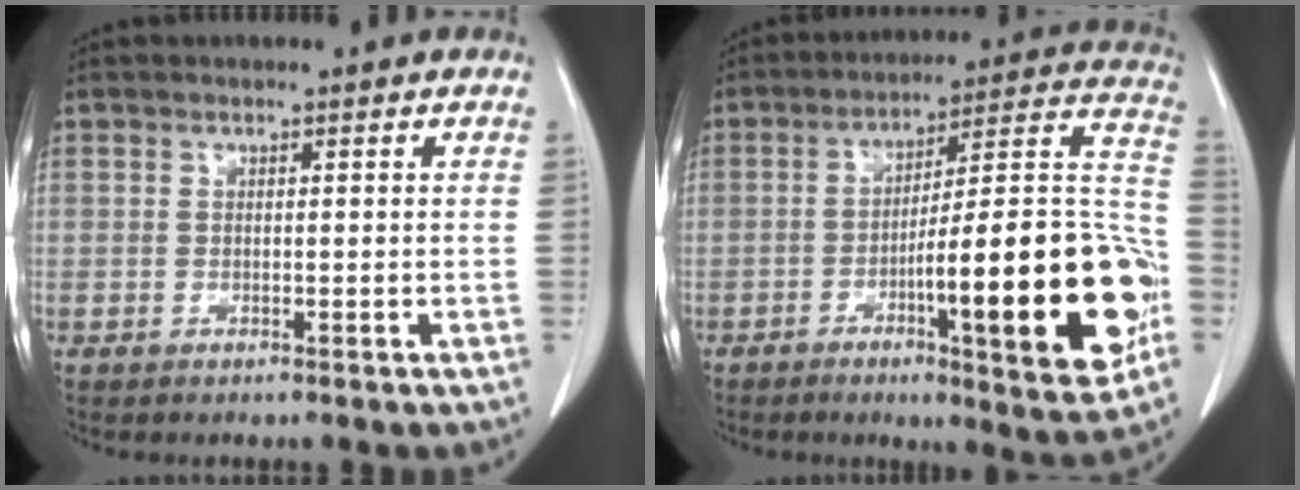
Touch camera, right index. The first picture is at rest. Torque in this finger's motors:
{"motor_torque": [2.03, -0.11, 0.83, 0.18]}